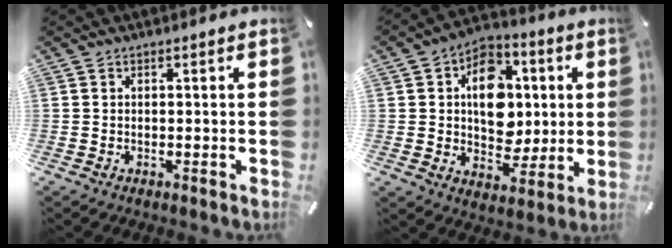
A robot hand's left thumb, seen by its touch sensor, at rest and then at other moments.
{"total": 14.3, "force": [1.6, 11.2, 8.7], "torque": [-0.120, 0.012, 0.036]}